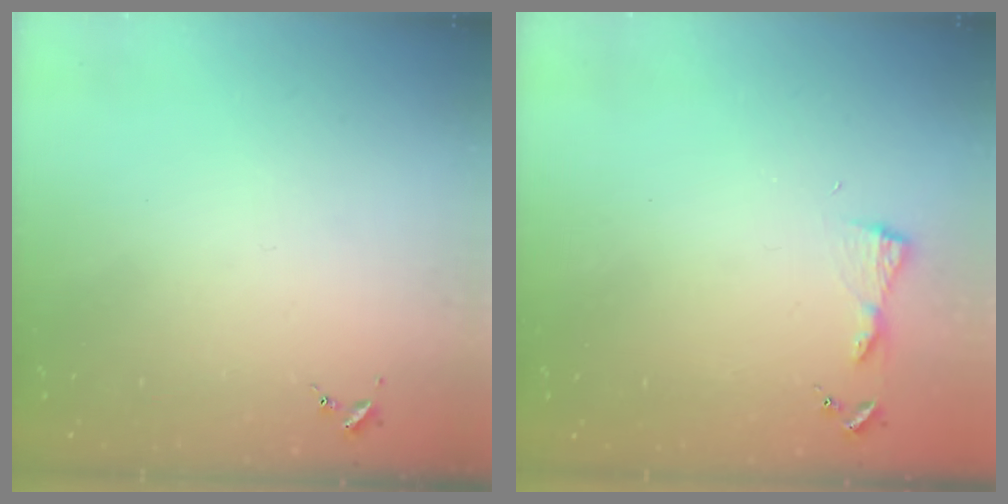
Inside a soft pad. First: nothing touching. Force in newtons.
{"total": 3.9, "press": 3.9, "slide": 0.4}